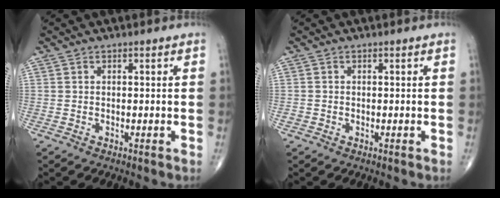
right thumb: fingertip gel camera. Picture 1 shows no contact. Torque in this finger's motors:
{"motor_torque": [0.14, 0.31, -0.17, 0.18, -0.08]}